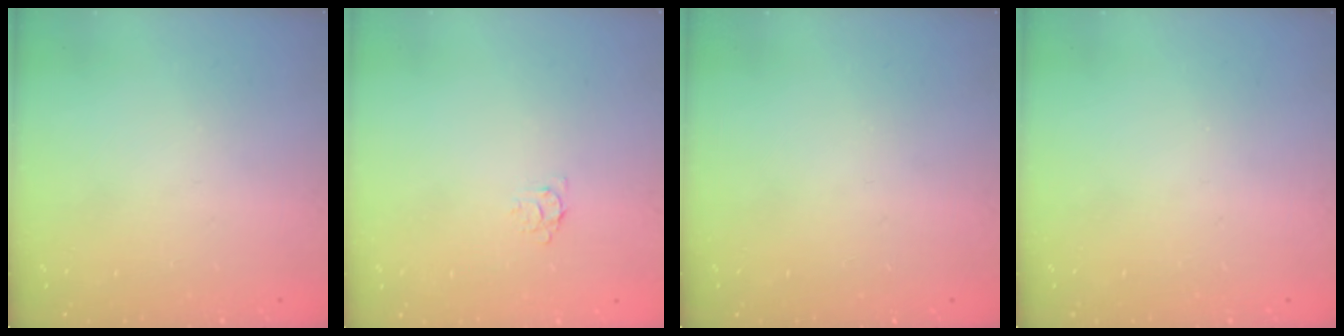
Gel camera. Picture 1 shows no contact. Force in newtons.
{"total": 3.6, "press": 3.5, "slide": 0.4}
{"total": 0.0}
{"total": 0.0}